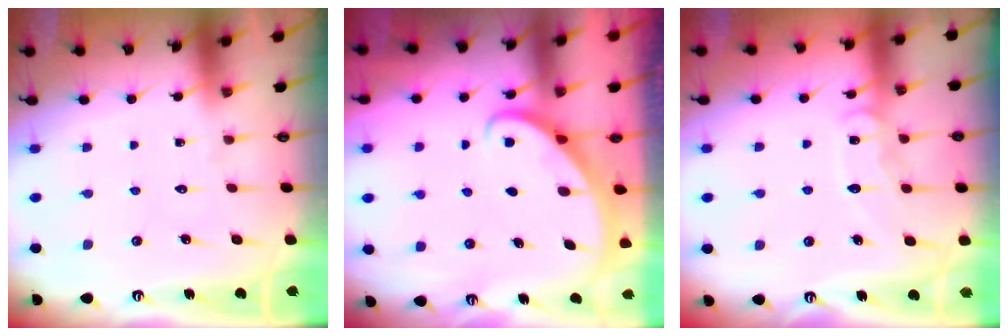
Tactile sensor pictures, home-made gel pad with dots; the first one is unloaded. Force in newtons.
{"total": 2.8, "press": 2.8, "slide": 0.2}
{"total": 9.7, "press": 9.6, "slide": 0.9}